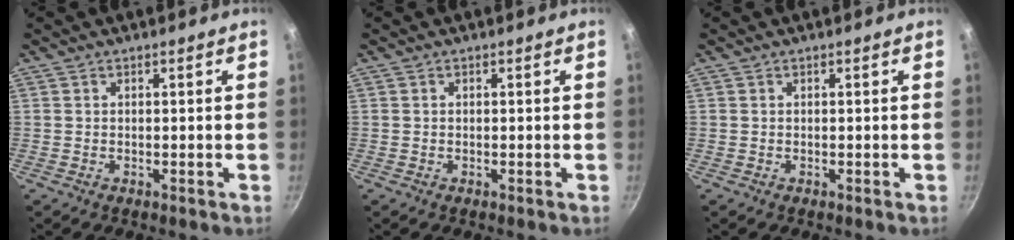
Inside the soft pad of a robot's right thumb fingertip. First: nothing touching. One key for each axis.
{"total": 0.0}
{"total": 0.0}